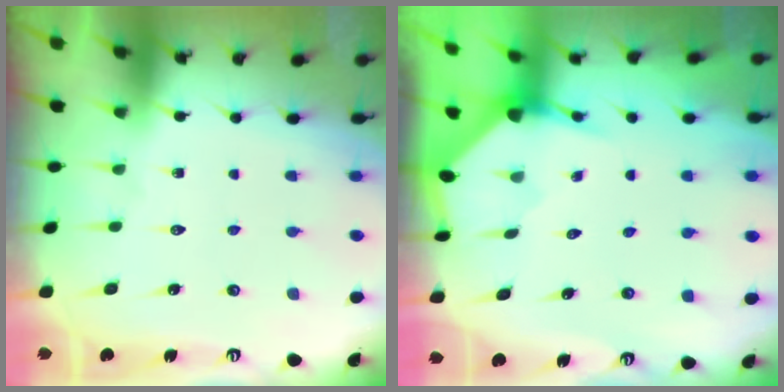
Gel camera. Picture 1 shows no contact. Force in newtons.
{"total": 3.1, "press": 3.1, "slide": 0.3}